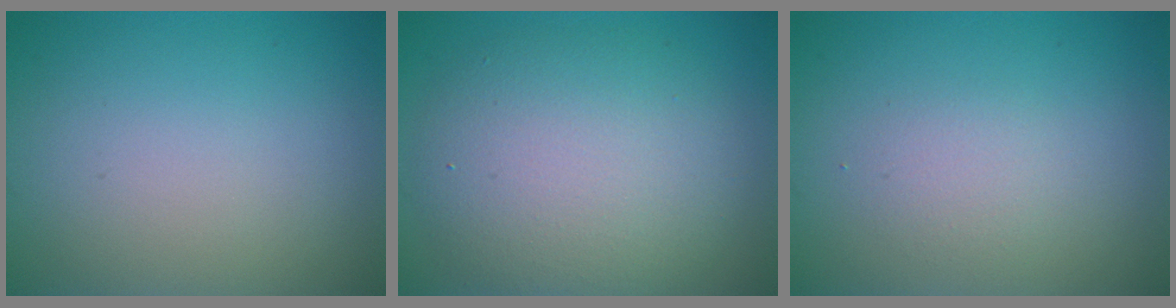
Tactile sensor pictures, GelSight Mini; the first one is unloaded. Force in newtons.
{"total": 7.2, "press": 7.2, "slide": 0.3}
{"total": 1.4, "press": 1.4, "slide": 0.0}